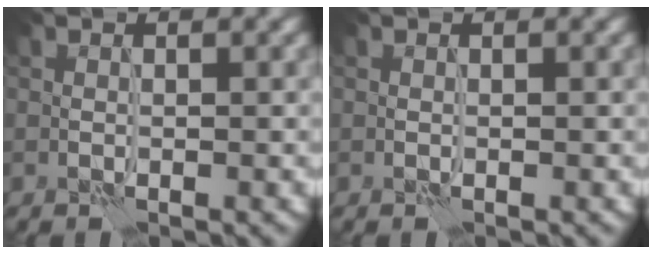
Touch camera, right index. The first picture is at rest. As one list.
[{"total": 0.0}]